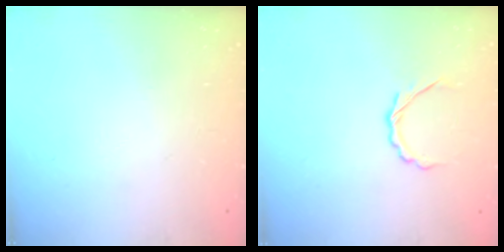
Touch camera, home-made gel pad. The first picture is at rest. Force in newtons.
{"total": 4.6, "press": 4.5, "slide": 1.1}